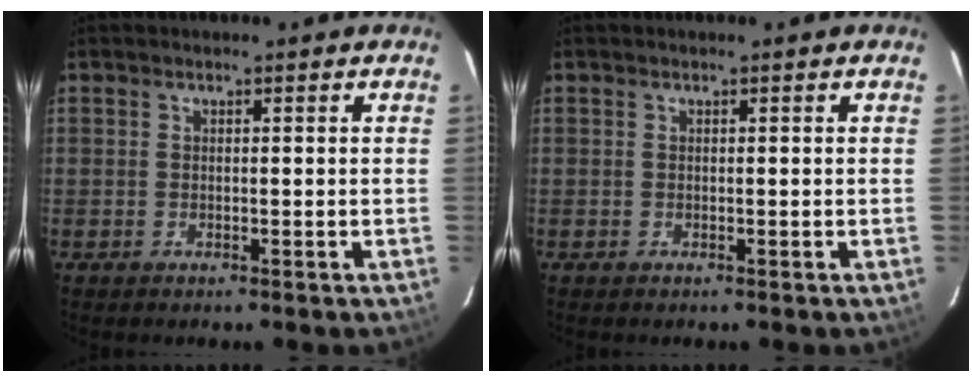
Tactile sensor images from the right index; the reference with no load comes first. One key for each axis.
{"total": 0.0}